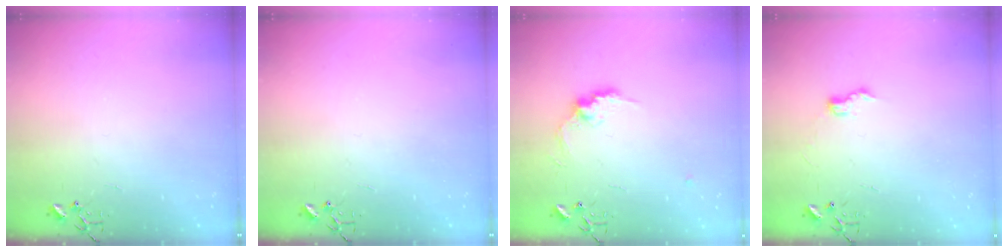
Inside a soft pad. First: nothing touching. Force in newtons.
{"total": 0.0}
{"total": 9.8, "press": 9.8, "slide": 0.5}
{"total": 6.0, "press": 6.0, "slide": 0.3}